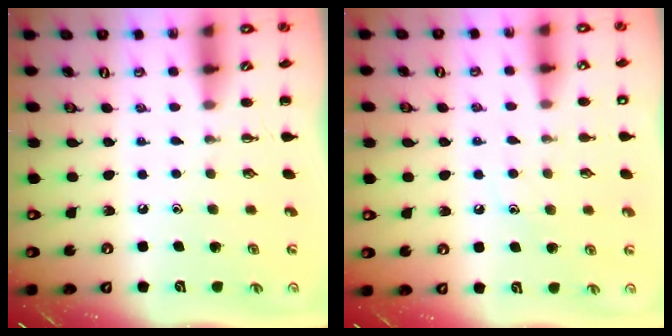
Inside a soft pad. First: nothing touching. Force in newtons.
{"total": 8.0, "press": 7.8, "slide": 1.6}